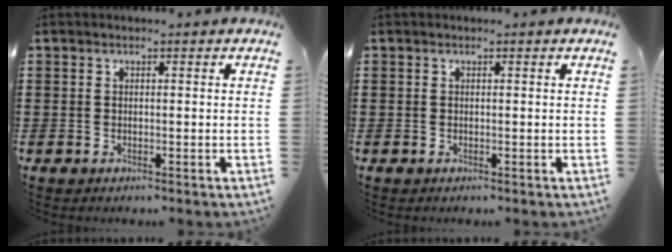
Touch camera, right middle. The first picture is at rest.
{"total": 0.0}